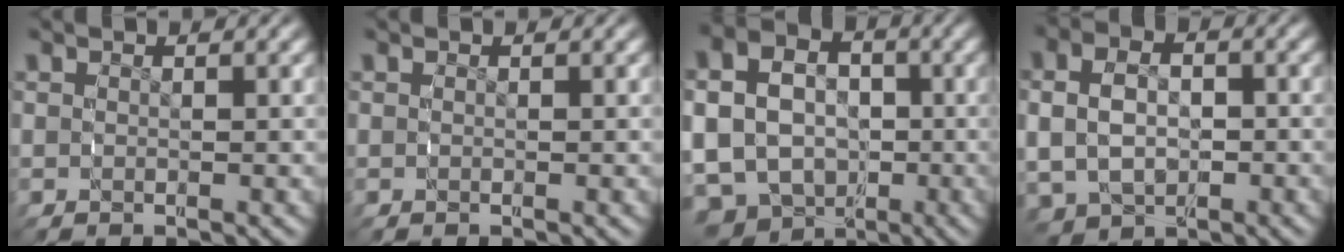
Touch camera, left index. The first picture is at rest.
{"total": 0.0}
{"total": 13.5, "force": [-3.7, 12.1, 4.7], "torque": [-0.122, -0.060, -0.058]}
{"total": 6.2, "force": [-0.7, 5.1, 3.4], "torque": [-0.080, -0.020, 0.001]}